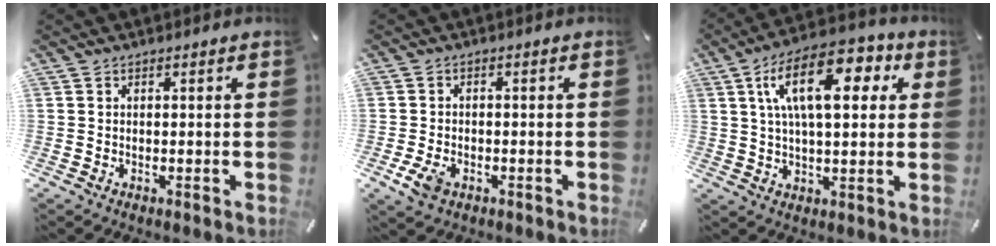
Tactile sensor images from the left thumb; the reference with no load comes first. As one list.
[{"total": 4.5, "force": [-1.9, 2.9, 2.8], "torque": [-0.072, 0.001, -0.040]}, {"total": 17.1, "force": [6.1, 8.1, 13.7], "torque": [-0.226, 0.000, 0.096]}]